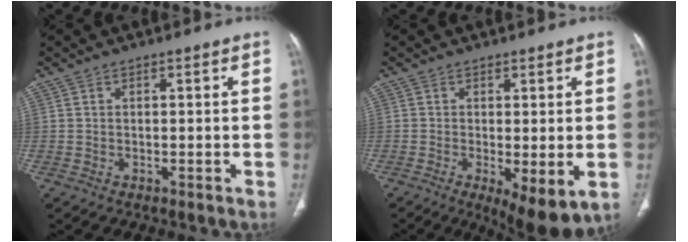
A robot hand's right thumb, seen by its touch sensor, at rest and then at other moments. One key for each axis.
{"total": 8.8, "fx": -2.5, "fy": 2.9, "fz": 7.9, "tx": -0.122, "ty": -0.023, "tz": -0.033}